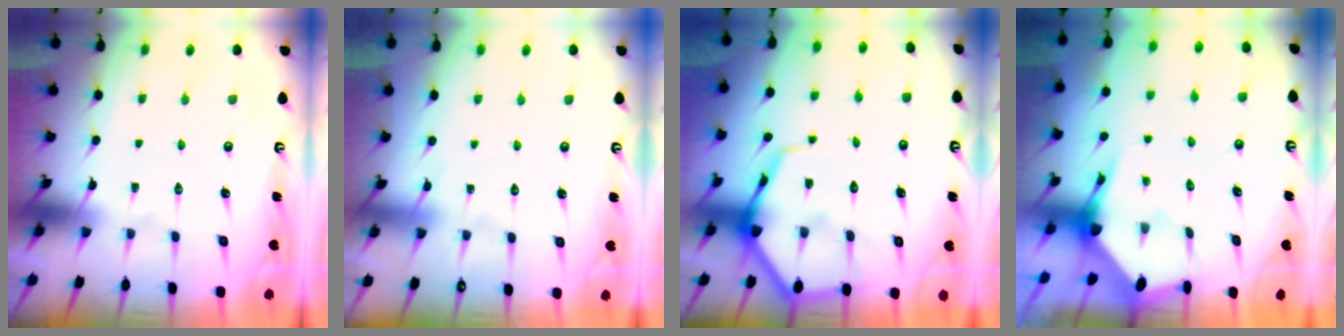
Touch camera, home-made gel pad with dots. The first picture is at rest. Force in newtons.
{"total": 2.7, "press": 2.6, "slide": 0.4}
{"total": 10.4, "press": 10.4, "slide": 0.9}
{"total": 3.5, "press": 3.5, "slide": 0.5}